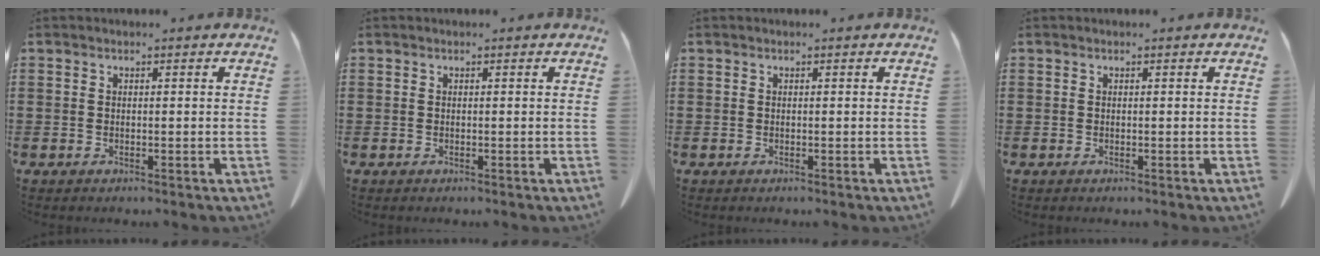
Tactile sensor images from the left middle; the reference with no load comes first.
{"total": 0.0}
{"total": 0.0}
{"total": 0.0}